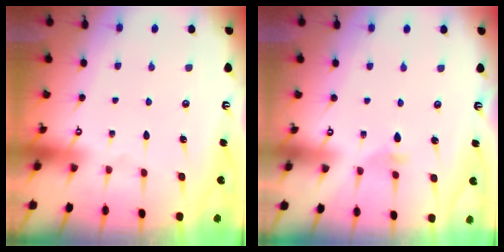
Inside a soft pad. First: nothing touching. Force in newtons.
{"total": 2.9, "press": 2.8, "slide": 0.8}